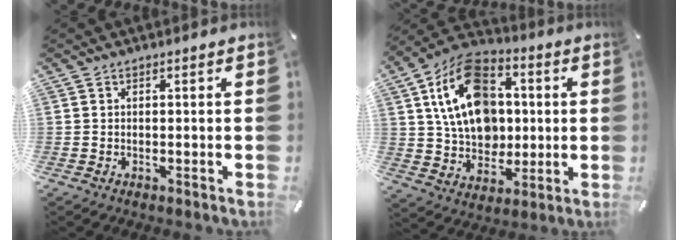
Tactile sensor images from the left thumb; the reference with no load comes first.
{"total": 17.6, "force": [2.8, 13.7, 10.8], "torque": [-0.206, -0.003, 0.054]}